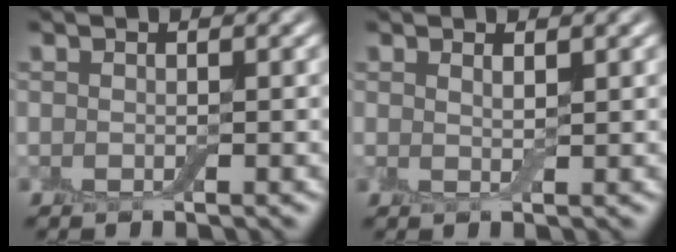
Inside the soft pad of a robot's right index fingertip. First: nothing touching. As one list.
[{"total": 0.9, "force": [0.6, 0.1, 0.7], "torque": [-0.018, -0.005, 0.009]}]